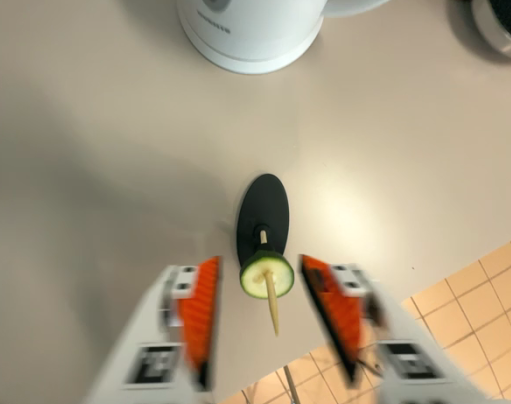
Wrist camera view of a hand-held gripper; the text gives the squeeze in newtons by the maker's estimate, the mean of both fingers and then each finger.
{"total": 10.0, "left": 9.8, "right": 10.2}